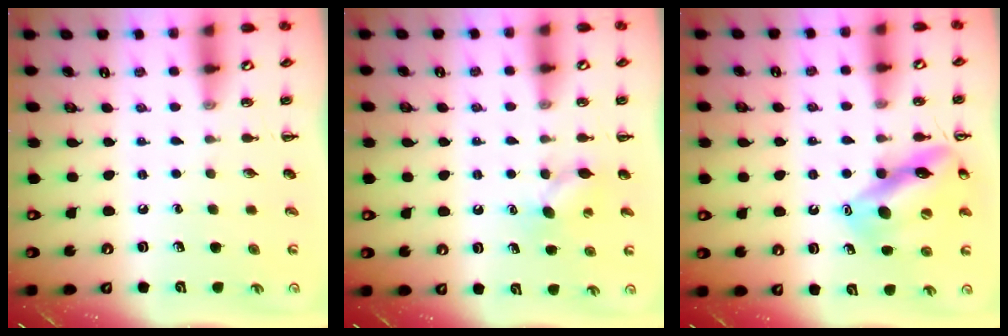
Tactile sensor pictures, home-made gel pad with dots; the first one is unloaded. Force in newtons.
{"total": 4.3, "press": 4.1, "slide": 1.1}
{"total": 14.7, "press": 14.6, "slide": 1.9}